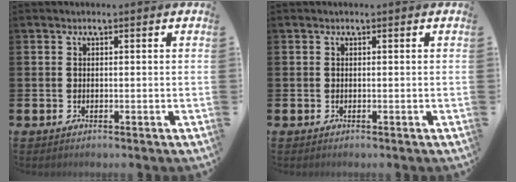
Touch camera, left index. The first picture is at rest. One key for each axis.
{"total": 0.0}